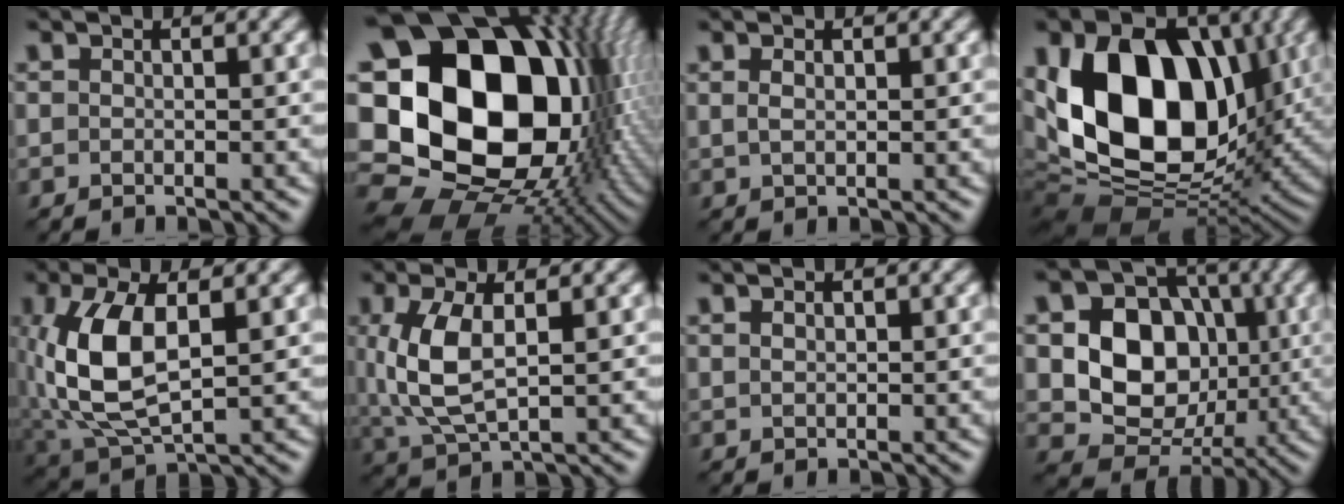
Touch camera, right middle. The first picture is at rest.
{"total": 24.7, "force": [1.7, 19.3, 15.3], "torque": [-0.303, 0.004, 0.008]}
{"total": 0.9, "force": [0.4, 0.3, 0.7], "torque": [-0.017, 0.000, 0.010]}
{"total": 16.2, "force": [2.0, 11.1, 11.7], "torque": [-0.219, -0.009, 0.024]}
{"total": 8.4, "force": [0.6, 4.1, 7.3], "torque": [-0.168, 0.005, 0.014]}
{"total": 5.9, "force": [0.9, 2.7, 5.2], "torque": [-0.126, -0.001, 0.023]}
{"total": 0.7, "force": [0.5, 0.3, 0.5], "torque": [-0.011, 0.000, 0.012]}
{"total": 9.0, "force": [0.3, 7.3, 5.3], "torque": [-0.091, -0.001, -0.003]}